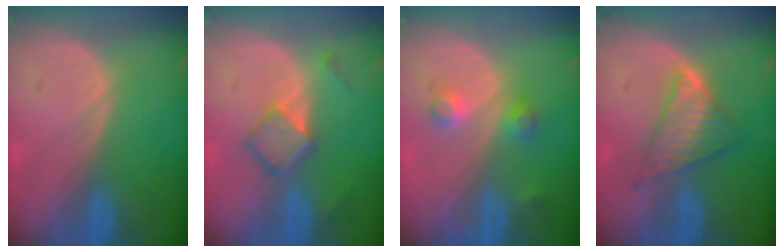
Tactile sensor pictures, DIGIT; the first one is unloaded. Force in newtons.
{"total": 5.2, "press": 4.6, "slide": 2.4}
{"total": 3.7, "press": 3.4, "slide": 1.4}
{"total": 5.8, "press": 5.7, "slide": 1.1}